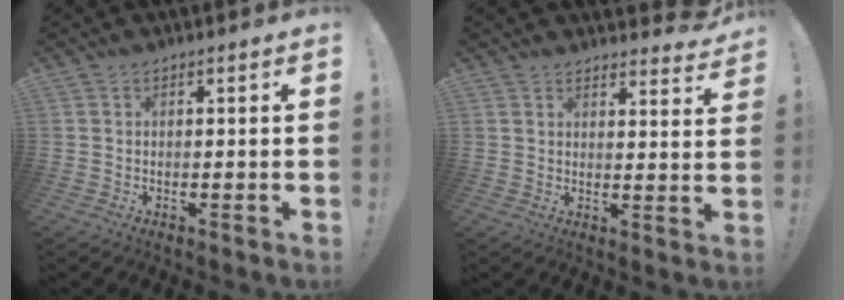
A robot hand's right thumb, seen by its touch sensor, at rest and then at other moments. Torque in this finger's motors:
{"motor_torque": [-1.09, 1.09, 0.38, 0.40, 0.00]}